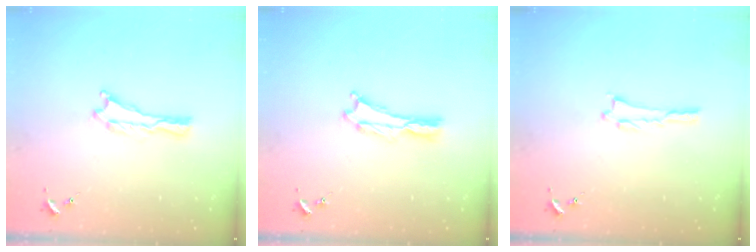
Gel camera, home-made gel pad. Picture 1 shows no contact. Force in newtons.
{"total": 0.0}
{"total": 0.0}